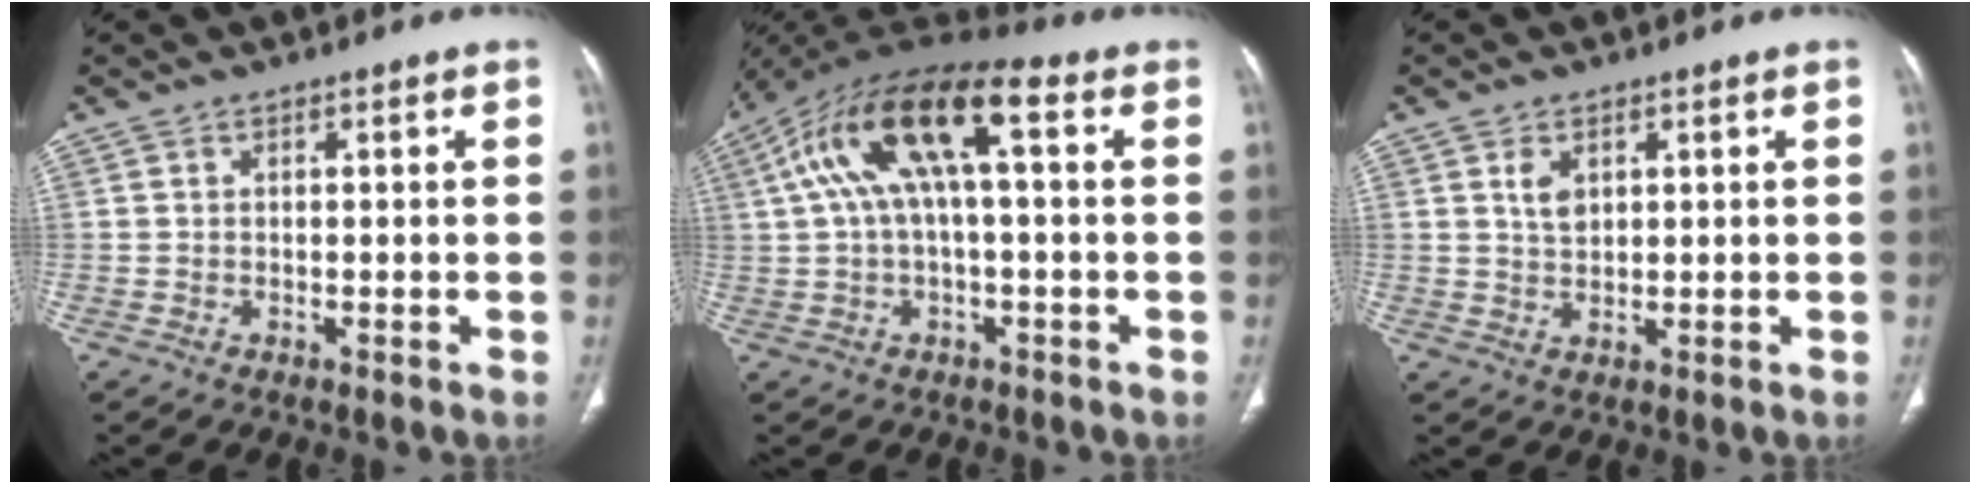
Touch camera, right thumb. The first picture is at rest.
{"total": 15.2, "force": [3.5, 5.5, 13.7], "torque": [-0.270, 0.048, 0.056]}
{"total": 3.2, "force": [1.4, 2.0, 2.1], "torque": [-0.032, -0.008, 0.030]}